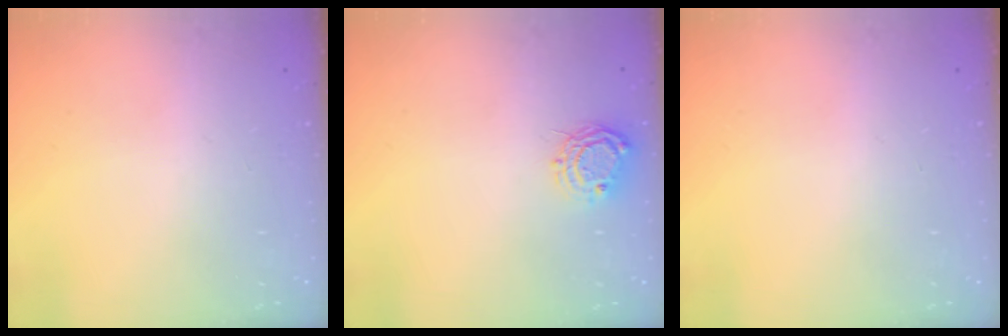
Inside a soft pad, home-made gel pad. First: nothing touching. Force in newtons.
{"total": 7.8, "press": 7.7, "slide": 0.4}
{"total": 0.0}